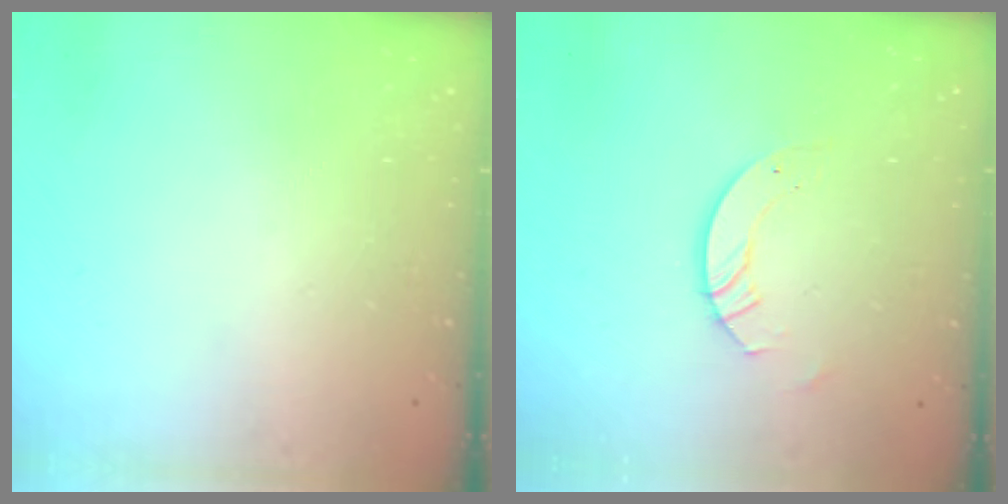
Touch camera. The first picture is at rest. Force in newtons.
{"total": 3.3, "press": 3.3, "slide": 0.2}